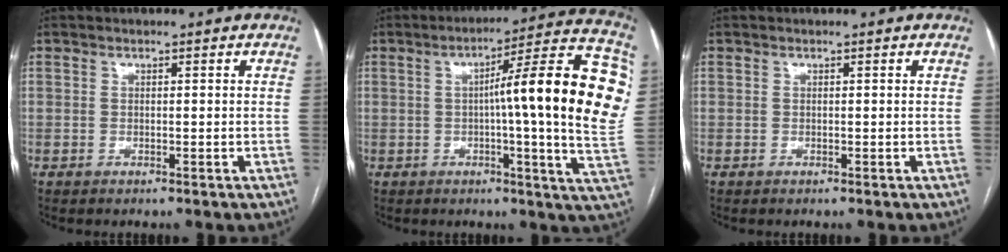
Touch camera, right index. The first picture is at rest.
{"total": 20.6, "force": [2.7, 0.9, 20.4], "torque": [-0.225, 0.027, 0.027]}
{"total": 0.0}